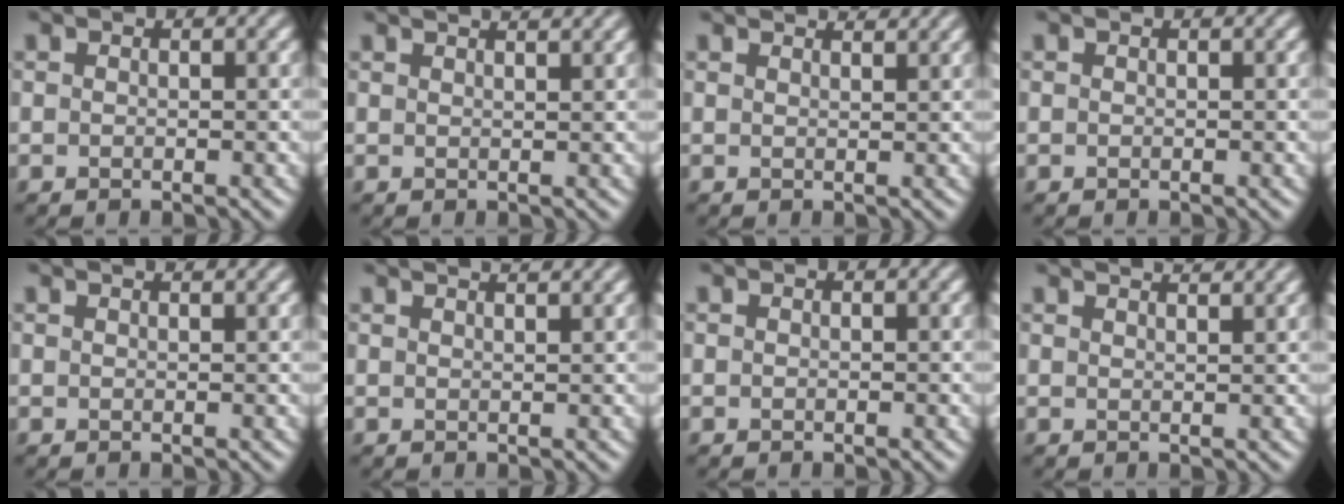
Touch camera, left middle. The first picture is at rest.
{"total": 3.1, "force": [2.6, 0.9, 1.5], "torque": [-0.019, 0.029, 0.020]}
{"total": 2.5, "force": [2.4, 0.2, 0.8], "torque": [-0.015, 0.009, 0.020]}
{"total": 0.0}
{"total": 1.6, "force": [1.5, 0.2, 0.5], "torque": [-0.007, 0.008, 0.010]}
{"total": 3.2, "force": [2.6, 1.0, 1.6], "torque": [-0.019, 0.028, 0.020]}
{"total": 0.0}
{"total": 3.4, "force": [2.9, 0.8, 1.5], "torque": [-0.016, 0.026, 0.022]}